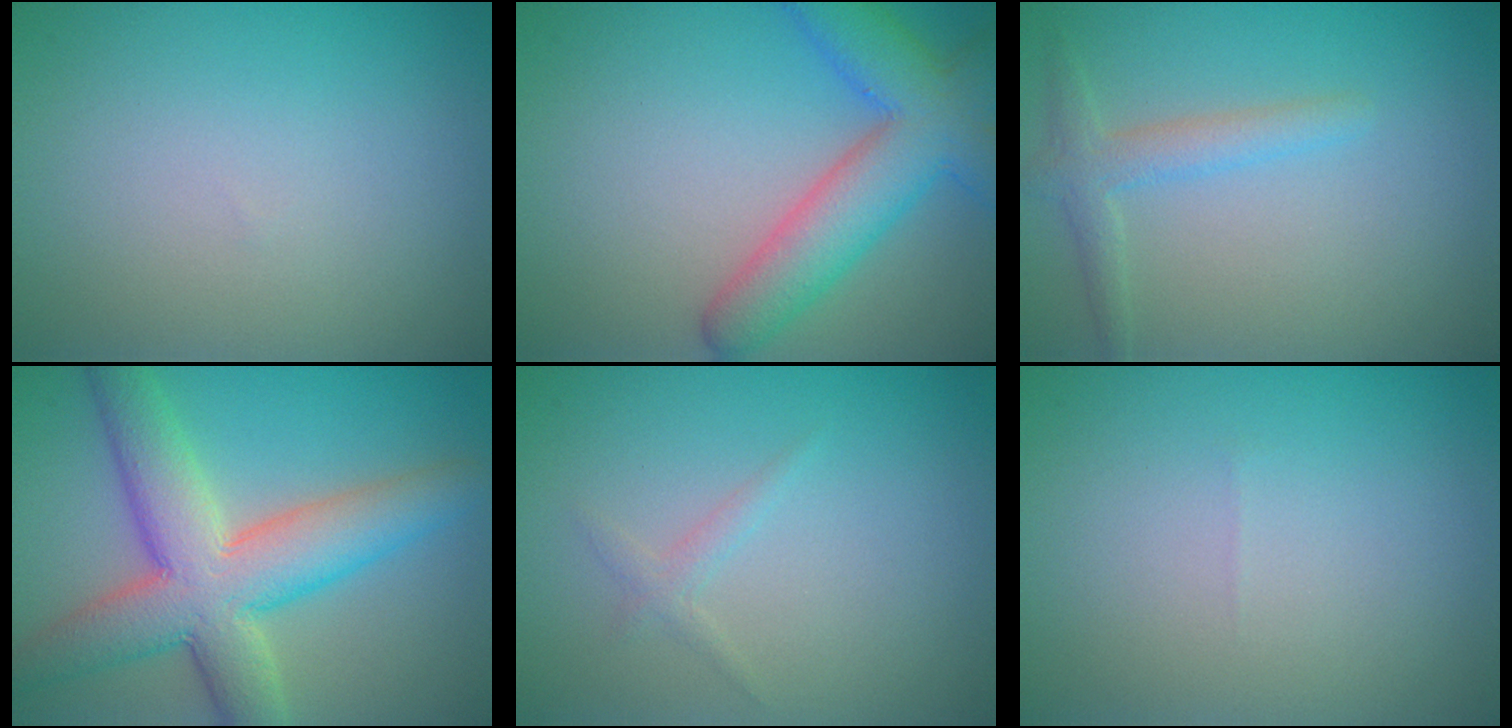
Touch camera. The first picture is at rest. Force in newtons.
{"total": 6.9, "press": 6.9, "slide": 0.3}
{"total": 2.3, "press": 2.3, "slide": 0.2}
{"total": 8.9, "press": 8.9, "slide": 0.4}
{"total": 1.0, "press": 1.0, "slide": 0.0}
{"total": 0.0}